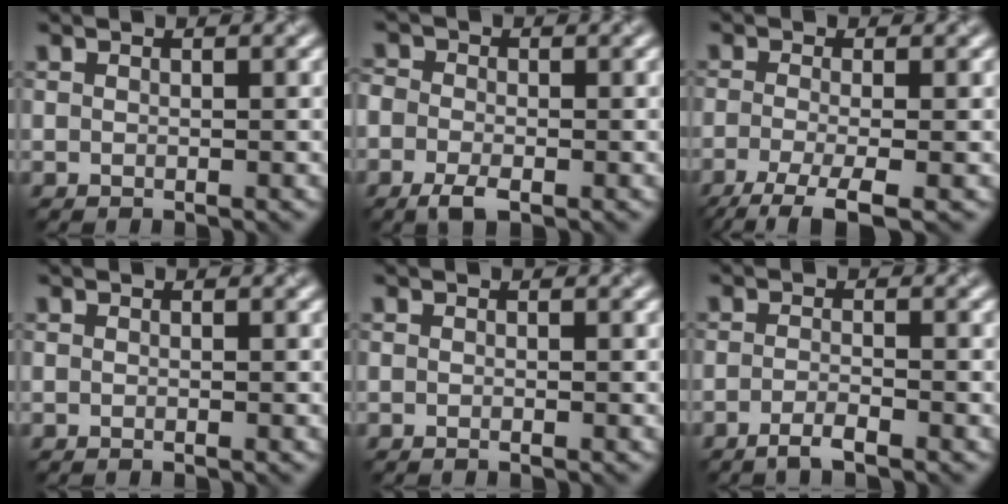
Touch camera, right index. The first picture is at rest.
{"total": 2.9, "force": [-1.5, 1.7, 1.8], "torque": [-0.039, -0.004, -0.038]}
{"total": 4.9, "force": [-2.8, 1.2, 3.8], "torque": [-0.066, -0.007, -0.062]}
{"total": 0.0}
{"total": 0.0}
{"total": 2.0, "force": [-1.3, 0.4, 1.4], "torque": [-0.026, 0.002, -0.031]}